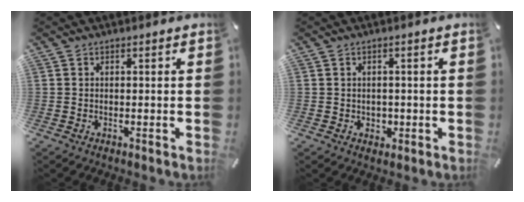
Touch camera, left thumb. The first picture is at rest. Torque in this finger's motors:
{"motor_torque": [0.15, 0.02, 0.14, -0.20, 0.04]}